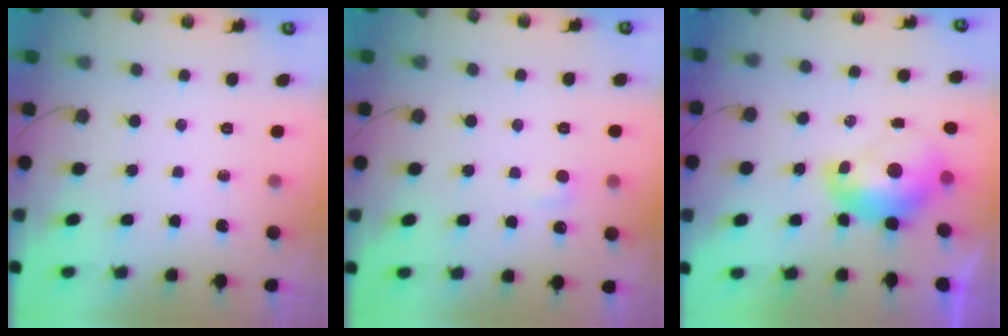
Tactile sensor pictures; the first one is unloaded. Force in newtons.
{"total": 1.5, "press": 1.4, "slide": 0.5}
{"total": 2.6, "press": 2.5, "slide": 0.7}